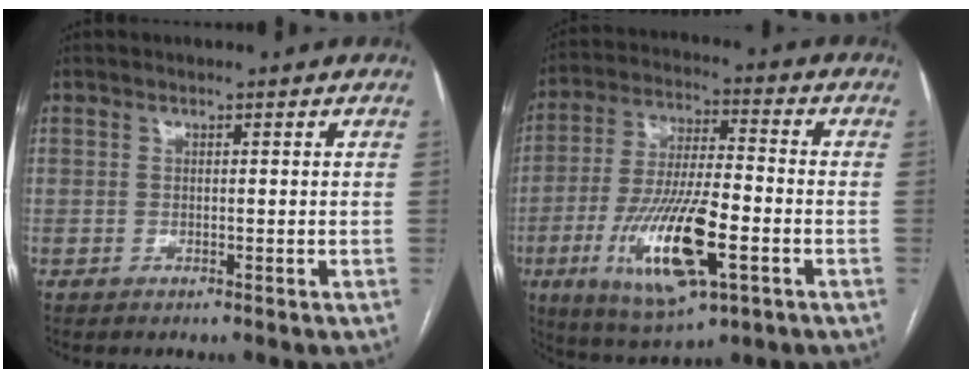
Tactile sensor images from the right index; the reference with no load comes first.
{"total": 16.7, "force": [-5.7, 4.0, 15.1], "torque": [-0.300, -0.019, -0.091]}